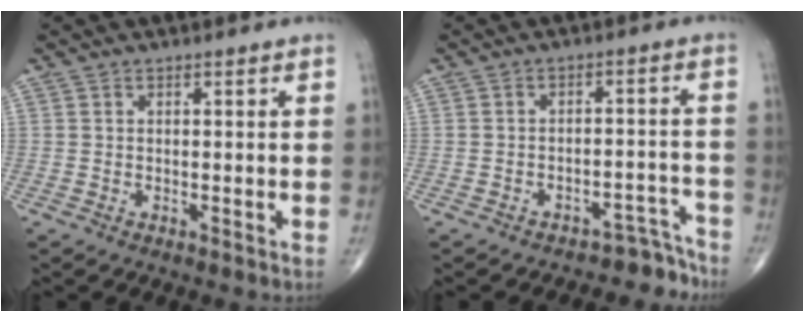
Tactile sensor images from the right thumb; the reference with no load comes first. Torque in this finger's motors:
{"motor_torque": [-0.38, -0.25, -0.21, -0.26, 0.01]}